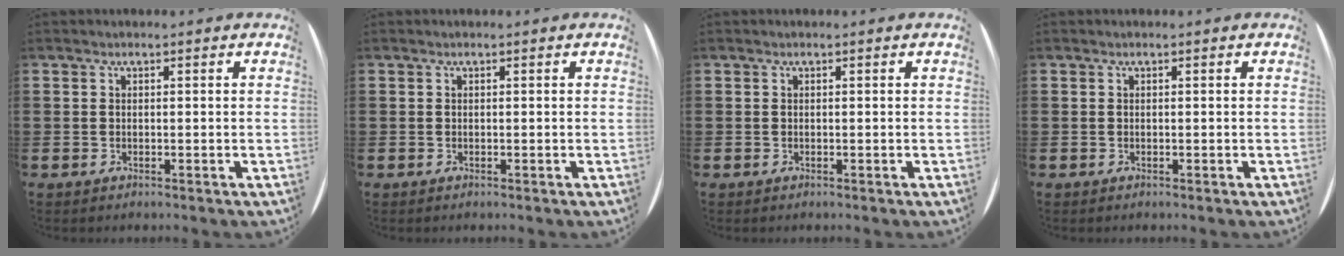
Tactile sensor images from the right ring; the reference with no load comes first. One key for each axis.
{"total": 0.0}
{"total": 0.0}
{"total": 0.0}